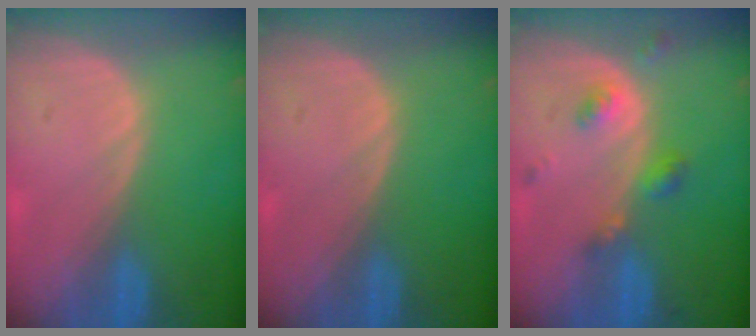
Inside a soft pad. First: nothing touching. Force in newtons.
{"total": 0.0}
{"total": 4.6, "press": 4.1, "slide": 2.1}